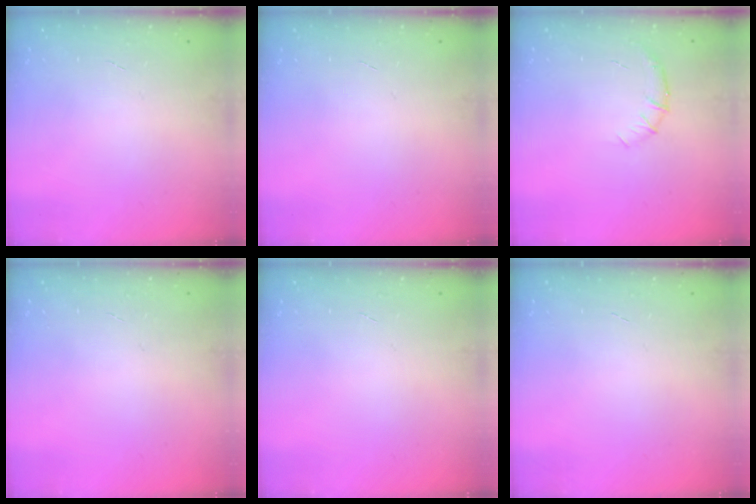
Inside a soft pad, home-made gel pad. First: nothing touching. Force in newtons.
{"total": 0.0}
{"total": 6.7, "press": 6.5, "slide": 1.8}
{"total": 0.0}
{"total": 0.0}
{"total": 0.0}